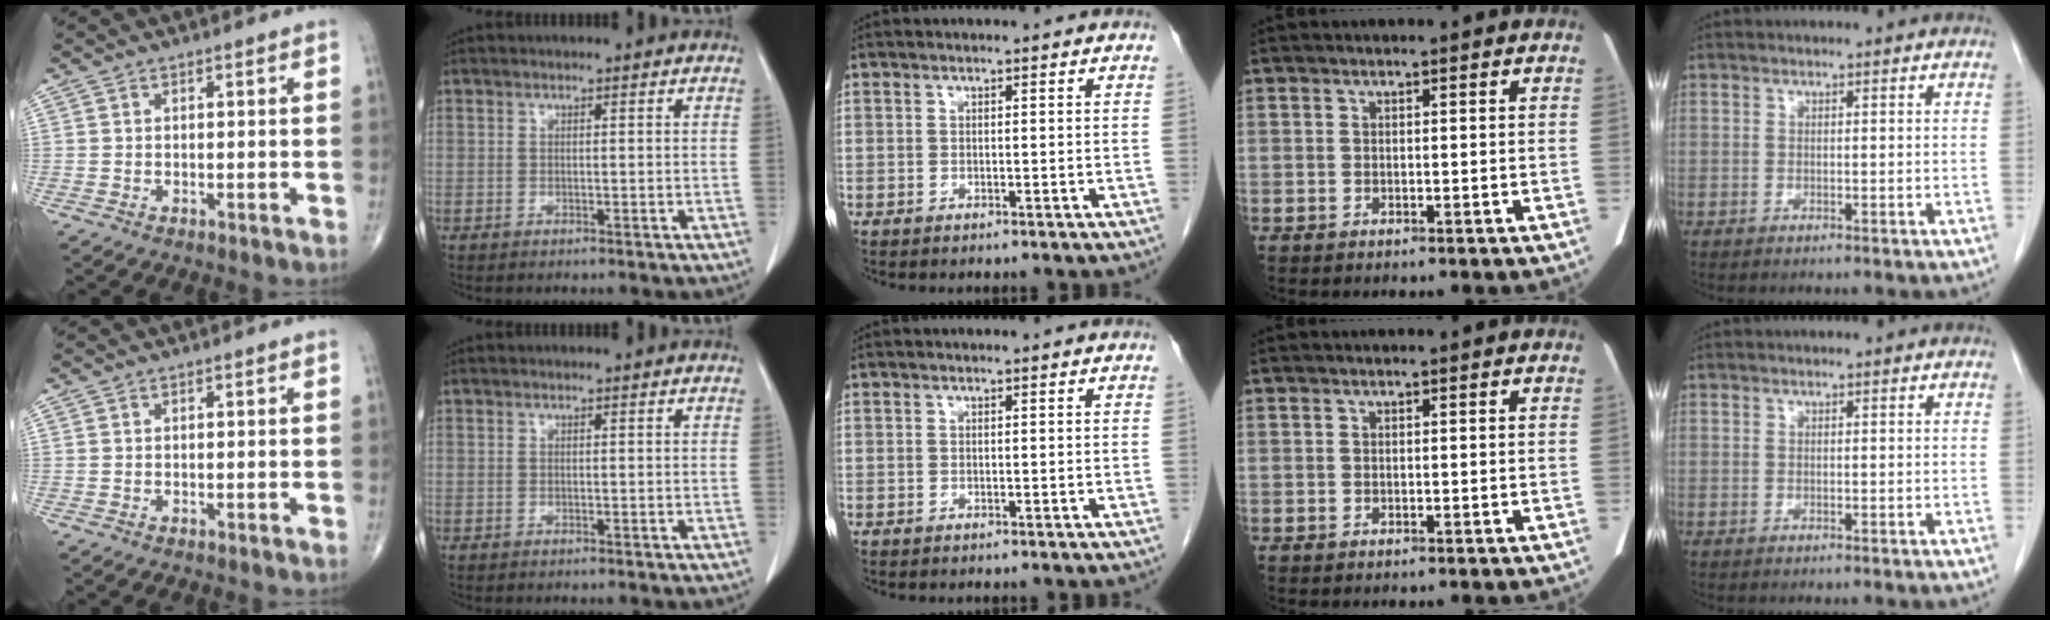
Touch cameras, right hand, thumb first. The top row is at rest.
{}